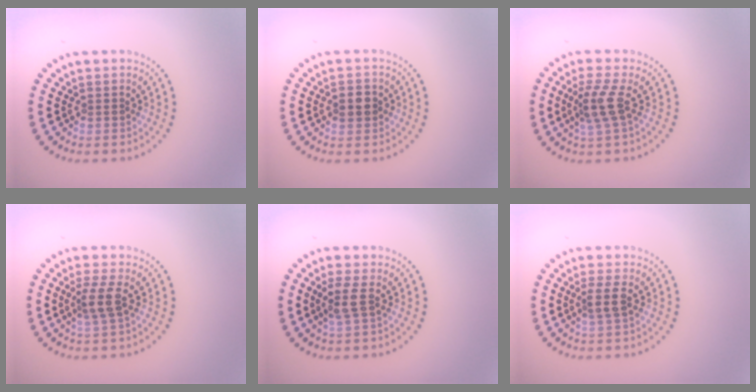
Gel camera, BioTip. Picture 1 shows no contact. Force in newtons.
{"total": 1.9, "press": 1.9, "slide": 0.3}
{"total": 2.8, "press": 2.2, "slide": 1.8}
{"total": 2.4, "press": 1.9, "slide": 1.5}
{"total": 1.8, "press": 1.6, "slide": 0.9}
{"total": 1.8, "press": 1.5, "slide": 1.0}